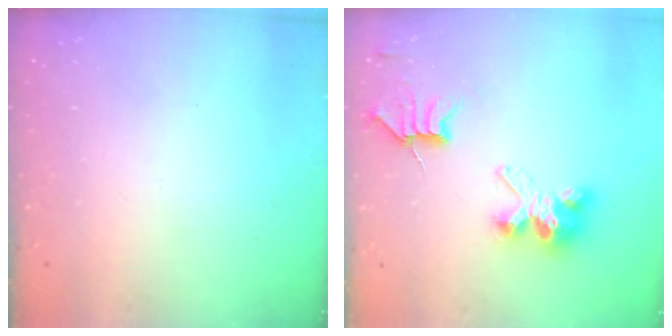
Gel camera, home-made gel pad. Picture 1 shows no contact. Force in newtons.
{"total": 6.1, "press": 6.1, "slide": 0.2}